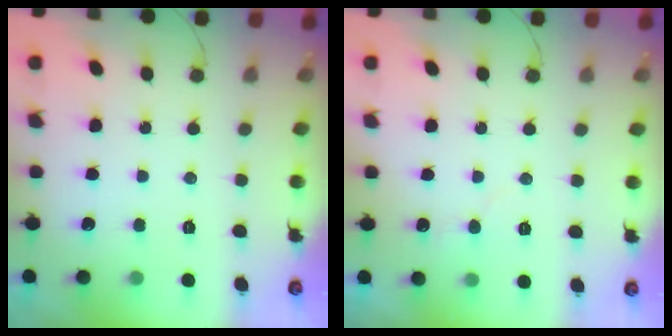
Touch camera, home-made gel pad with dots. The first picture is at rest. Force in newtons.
{"total": 3.6, "press": 3.6, "slide": 0.2}